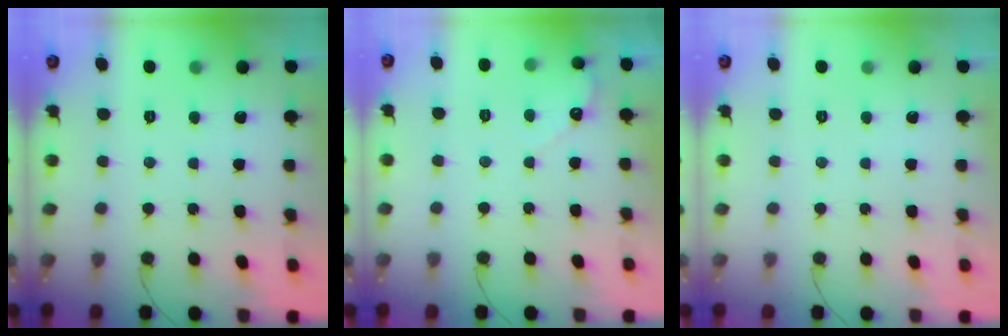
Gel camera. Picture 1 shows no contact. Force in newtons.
{"total": 2.2, "press": 2.2, "slide": 0.1}
{"total": 0.0}